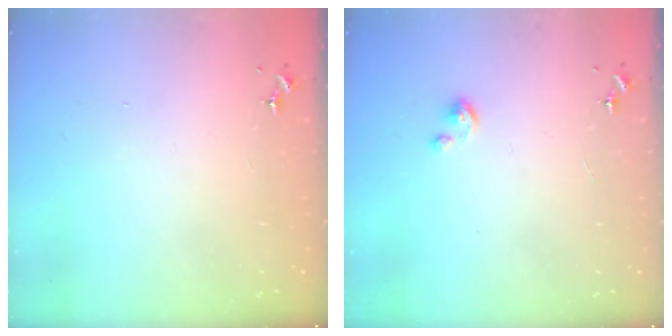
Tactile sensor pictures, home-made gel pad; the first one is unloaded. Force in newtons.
{"total": 4.6, "press": 4.6, "slide": 0.3}